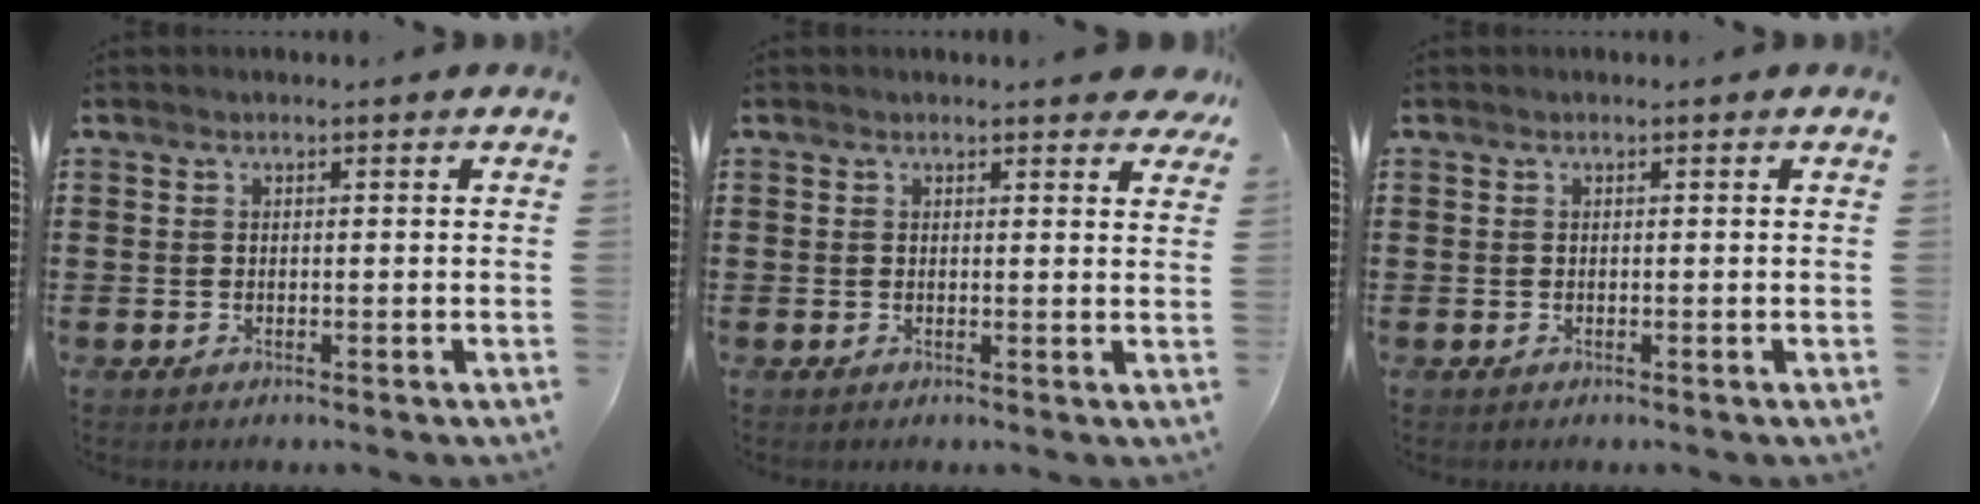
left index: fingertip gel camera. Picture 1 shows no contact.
{"total": 2.1, "force": [1.9, 0.3, 0.8], "torque": [-0.013, 0.001, 0.034]}
{"total": 0.0}